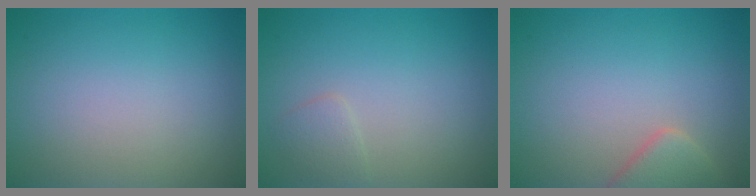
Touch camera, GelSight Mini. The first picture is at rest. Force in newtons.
{"total": 1.2, "press": 1.2, "slide": 0.1}
{"total": 2.9, "press": 2.8, "slide": 0.3}